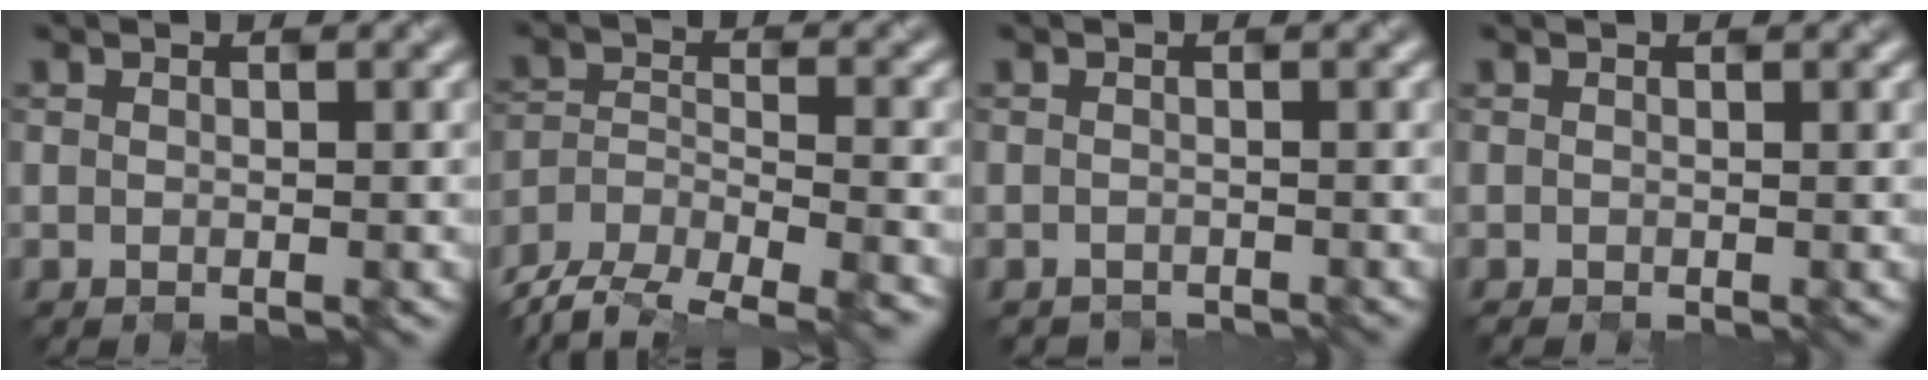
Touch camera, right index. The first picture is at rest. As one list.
[{"total": 9.6, "force": [-8.8, 3.3, 2.2], "torque": [-0.038, -0.005, -0.133]}, {"total": 0.7, "force": [-0.5, -0.1, -0.5], "torque": [0.010, -0.007, -0.016]}, {"total": 0.0}]